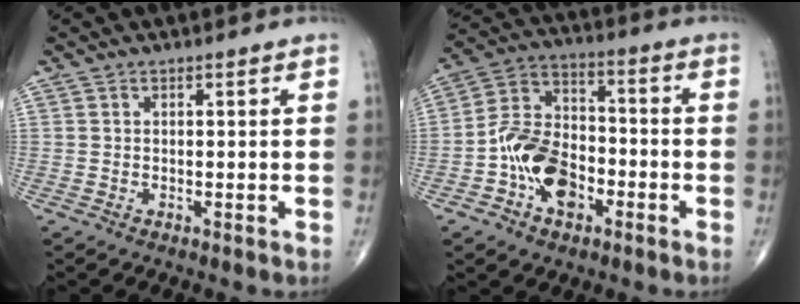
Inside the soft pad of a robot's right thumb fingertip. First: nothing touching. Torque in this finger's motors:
{"motor_torque": [3.01, 1.99, 0.67, -0.84, 0.13]}